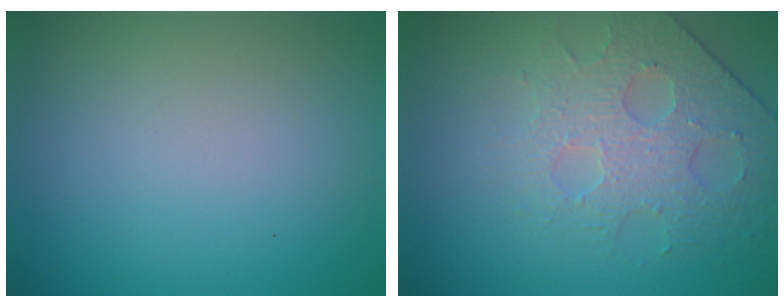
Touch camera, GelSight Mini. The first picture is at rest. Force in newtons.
{"total": 4.3, "press": 3.5, "slide": 2.5}